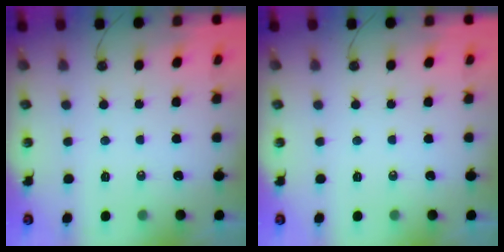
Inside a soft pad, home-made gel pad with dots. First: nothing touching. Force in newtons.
{"total": 0.0}